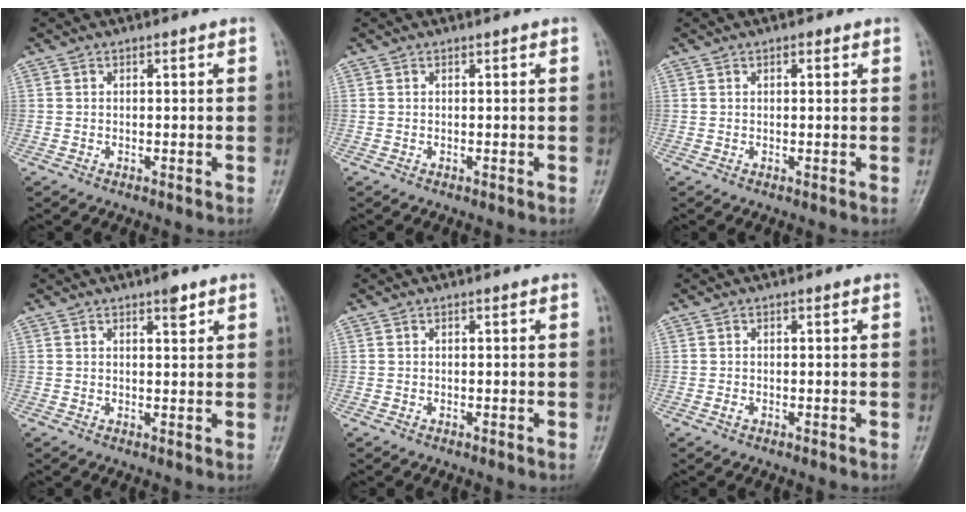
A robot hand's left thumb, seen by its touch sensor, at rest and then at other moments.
{"total": 0.0}
{"total": 1.4, "force": [0.7, 0.8, 1.0], "torque": [-0.009, 0.001, 0.006]}
{"total": 2.4, "force": [1.6, 0.8, 1.7], "torque": [-0.019, -0.008, 0.022]}
{"total": 0.0}
{"total": 1.0, "force": [-0.2, 0.7, 0.8], "torque": [-0.013, 0.001, -0.005]}